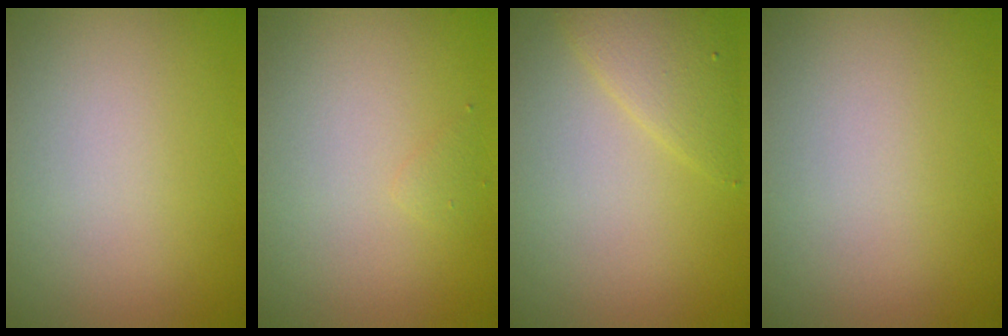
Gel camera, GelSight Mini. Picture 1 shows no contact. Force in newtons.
{"total": 0.6, "press": 0.6, "slide": 0.0}
{"total": 2.6, "press": 2.6, "slide": 0.1}
{"total": 0.0}